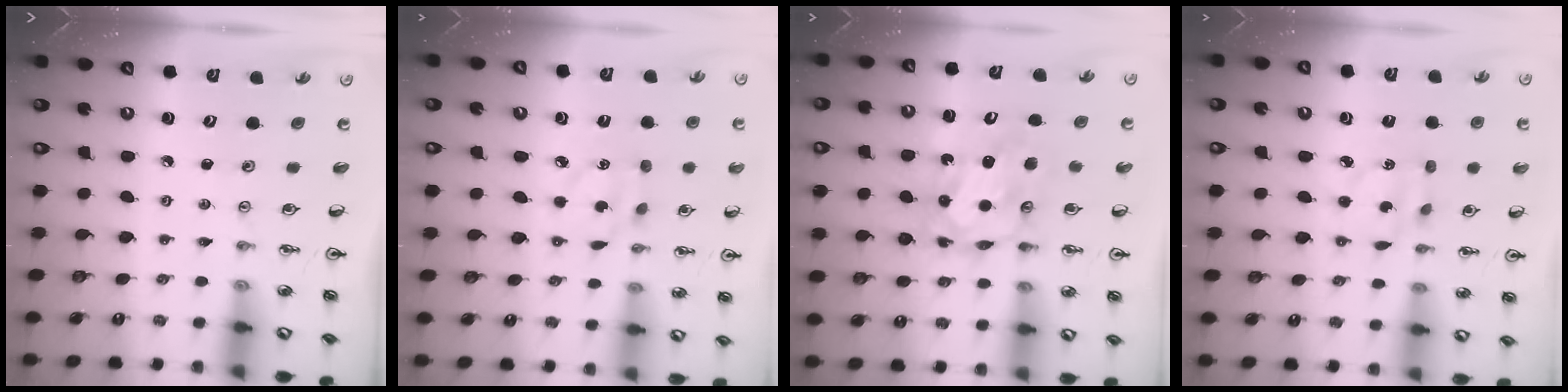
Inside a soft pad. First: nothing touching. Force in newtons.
{"total": 5.4, "press": 5.4, "slide": 0.3}
{"total": 7.8, "press": 7.7, "slide": 0.7}
{"total": 4.2, "press": 4.2, "slide": 0.3}